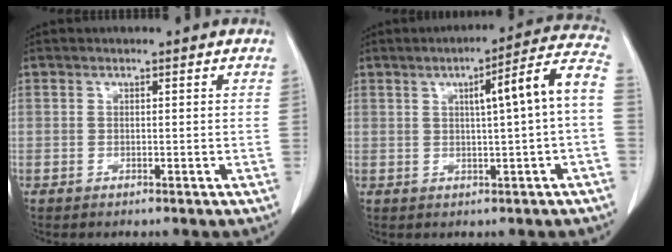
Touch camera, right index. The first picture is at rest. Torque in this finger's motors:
{"motor_torque": [0.73, -0.12, 0.40, 0.10]}